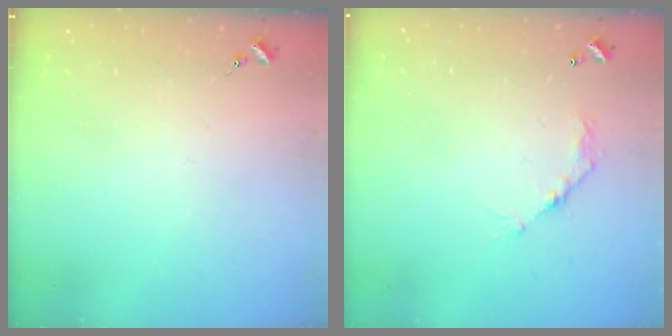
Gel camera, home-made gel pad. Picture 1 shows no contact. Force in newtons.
{"total": 6.3, "press": 6.3, "slide": 0.4}